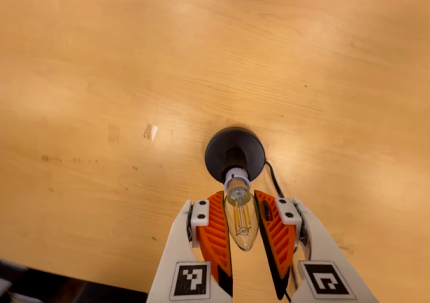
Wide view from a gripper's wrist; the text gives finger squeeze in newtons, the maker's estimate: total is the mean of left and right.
{"total": 11.7, "left": 10.3, "right": 13.1}